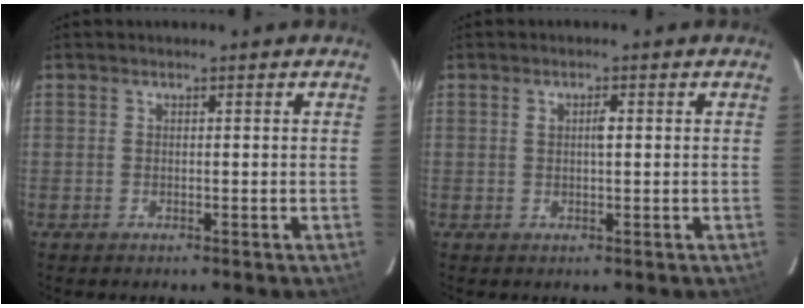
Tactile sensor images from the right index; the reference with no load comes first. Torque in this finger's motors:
{"motor_torque": [0.10, -0.03, 0.05, 0.03]}